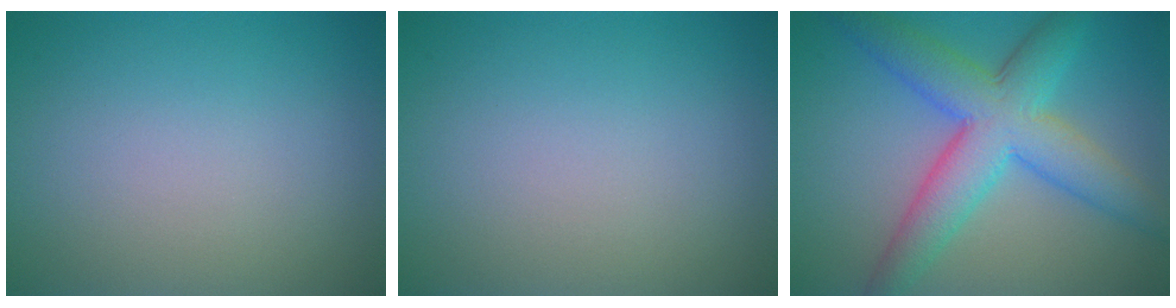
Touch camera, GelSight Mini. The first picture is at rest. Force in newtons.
{"total": 0.0}
{"total": 7.9, "press": 7.9, "slide": 0.1}